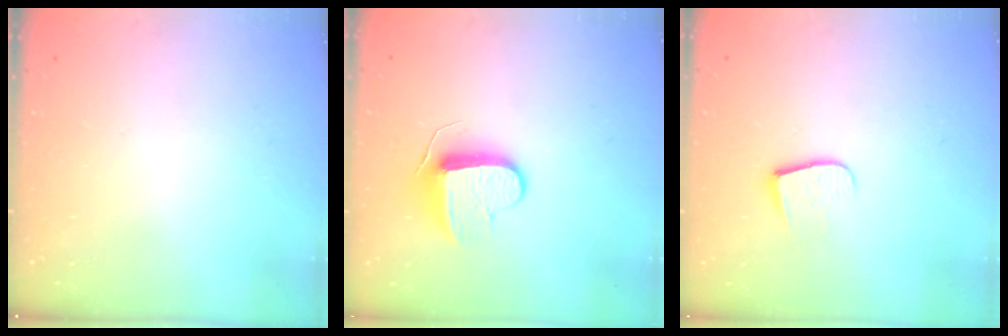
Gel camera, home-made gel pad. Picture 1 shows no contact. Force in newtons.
{"total": 9.1, "press": 9.1, "slide": 0.0}
{"total": 7.7, "press": 7.7, "slide": 0.6}